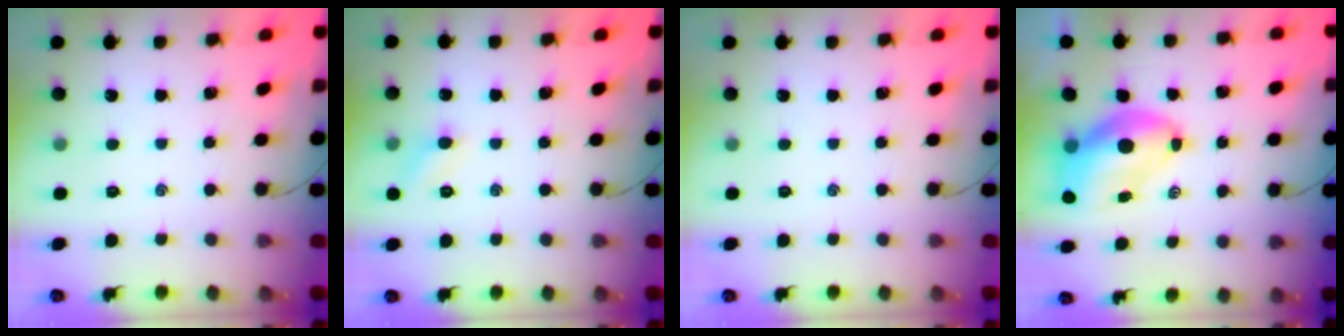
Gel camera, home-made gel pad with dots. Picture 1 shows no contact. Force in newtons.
{"total": 5.6, "press": 5.4, "slide": 1.6}
{"total": 0.0}
{"total": 10.2, "press": 9.7, "slide": 3.1}